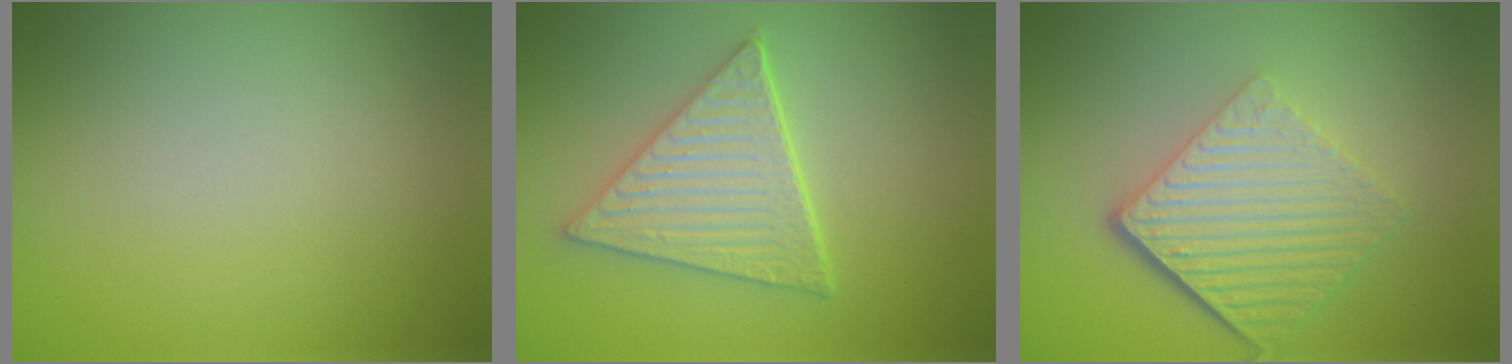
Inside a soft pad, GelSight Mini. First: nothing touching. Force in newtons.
{"total": 5.9, "press": 4.4, "slide": 3.8}
{"total": 6.4, "press": 4.3, "slide": 4.8}